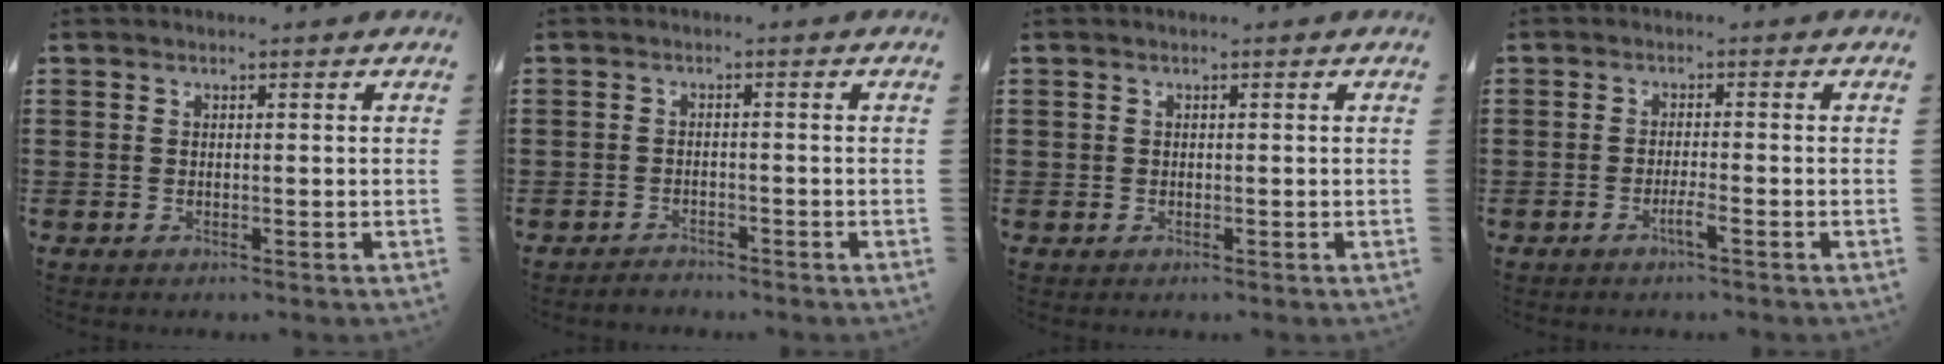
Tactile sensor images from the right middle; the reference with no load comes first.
{"total": 1.6, "force": [-1.6, 0.2, -0.1], "torque": [-0.003, 0.002, -0.036]}
{"total": 0.0}
{"total": 2.0, "force": [-1.3, 0.1, 1.6], "torque": [-0.027, -0.001, -0.024]}